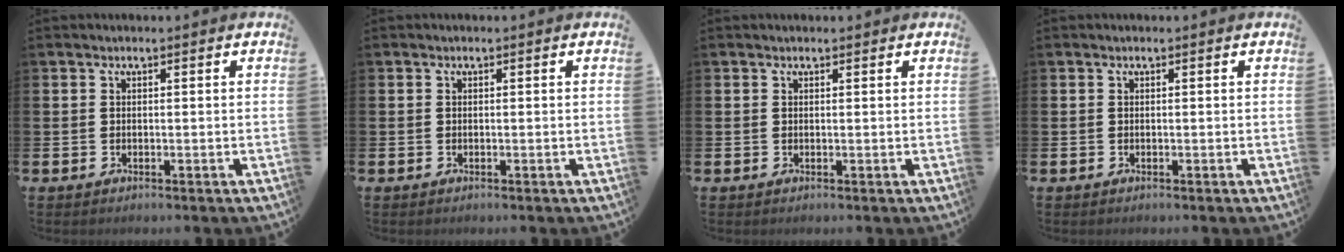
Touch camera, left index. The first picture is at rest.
{"total": 0.0}
{"total": 0.7, "force": [0.7, 0.2, 0.1], "torque": [0.014, -0.004, 0.010]}
{"total": 0.0}